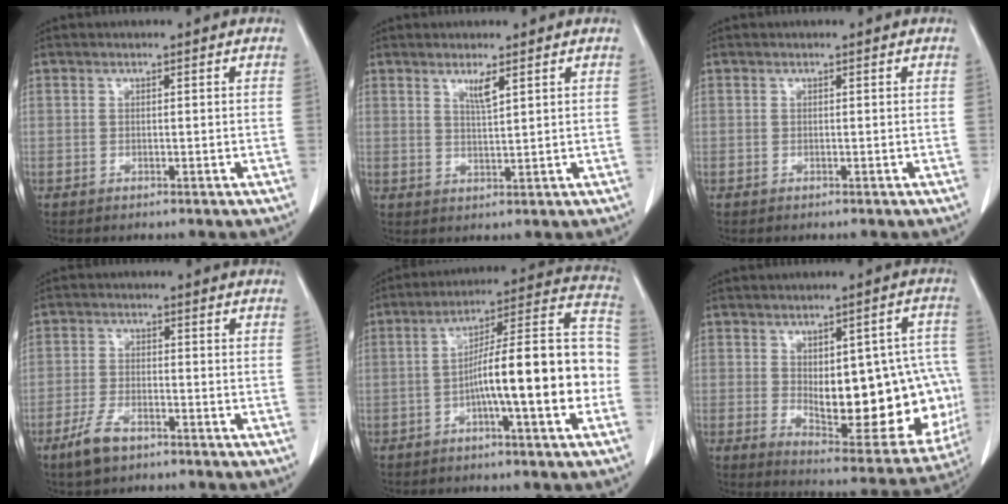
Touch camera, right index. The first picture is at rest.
{"total": 2.6, "force": [1.6, 0.0, 2.0], "torque": [-0.042, -0.007, 0.033]}
{"total": 0.0}
{"total": 5.0, "force": [-3.4, 1.8, 3.2], "torque": [-0.070, -0.004, -0.061]}
{"total": 16.9, "force": [-3.7, 1.5, 16.4], "torque": [-0.246, 0.030, -0.060]}
{"total": 20.4, "force": [-1.3, 8.1, 18.7], "torque": [-0.198, 0.020, 0.016]}